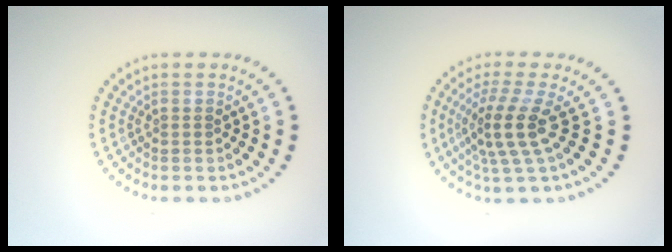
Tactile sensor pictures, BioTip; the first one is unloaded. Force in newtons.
{"total": 3.9, "press": 2.8, "slide": 2.7}